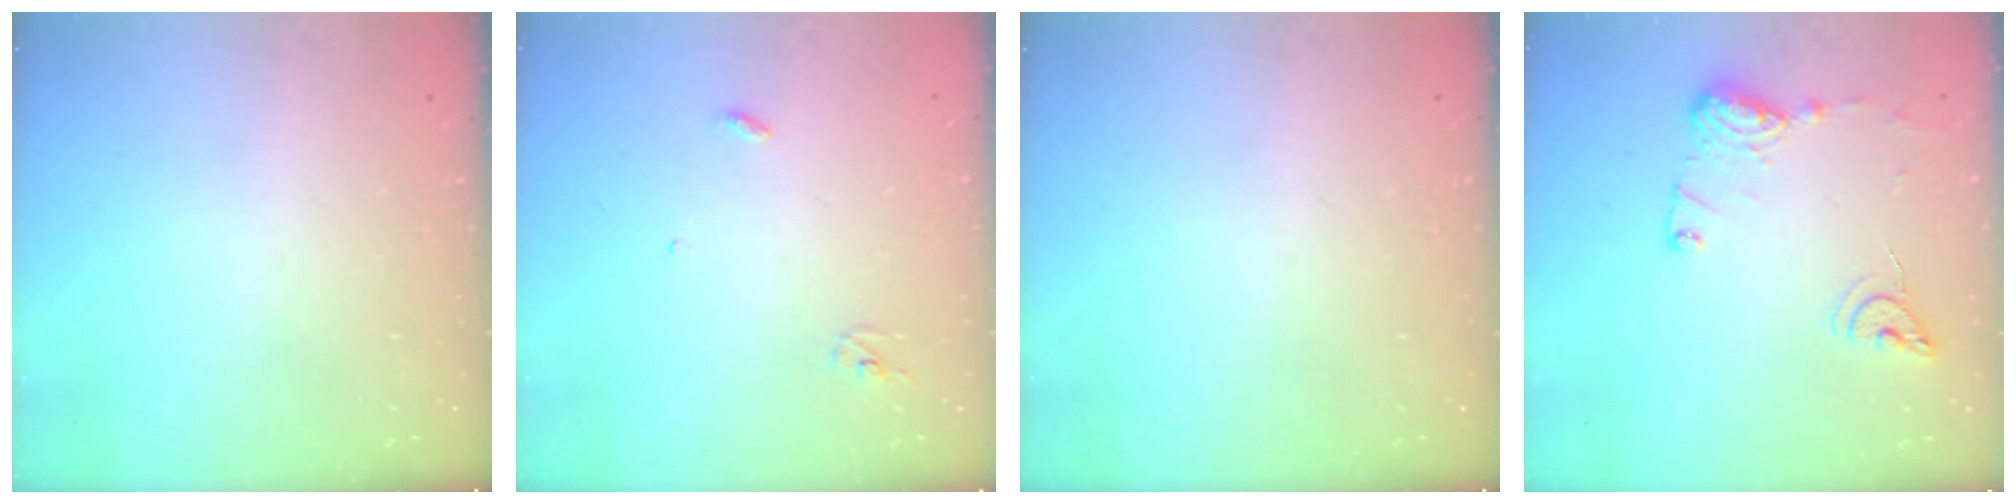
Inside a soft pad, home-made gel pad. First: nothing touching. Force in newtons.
{"total": 3.0, "press": 2.9, "slide": 0.2}
{"total": 0.0}
{"total": 12.2, "press": 12.2, "slide": 1.0}